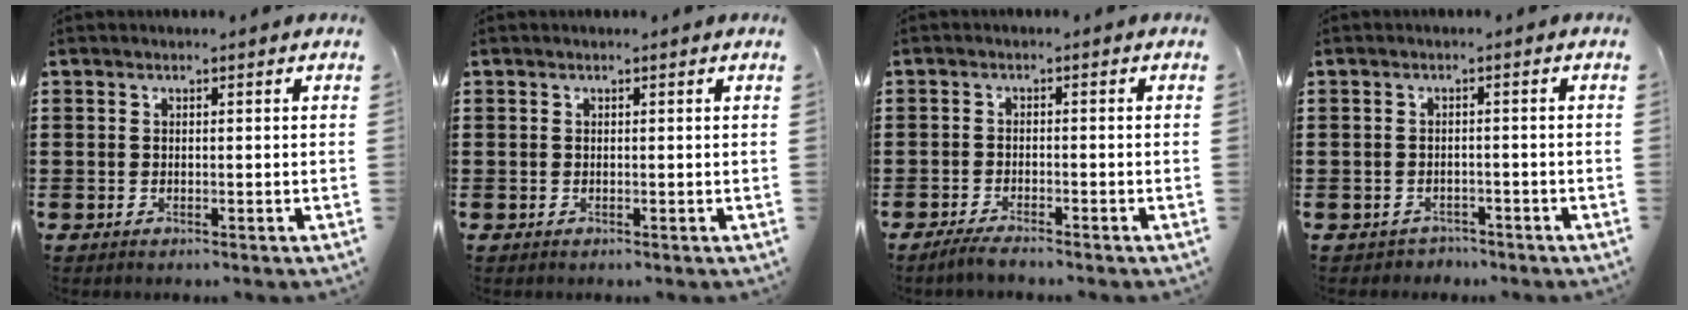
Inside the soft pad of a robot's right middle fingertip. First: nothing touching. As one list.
[{"total": 0.0}, {"total": 2.2, "force": [-2.1, 0.0, 0.8], "torque": [-0.022, -0.001, -0.042]}, {"total": 1.4, "force": [-1.3, 0.5, -0.2], "torque": [-0.004, 0.000, -0.030]}]